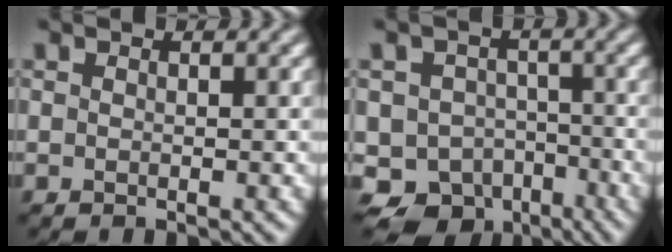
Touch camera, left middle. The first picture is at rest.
{"total": 8.1, "force": [-5.3, 5.8, 2.0], "torque": [-0.016, -0.005, -0.082]}